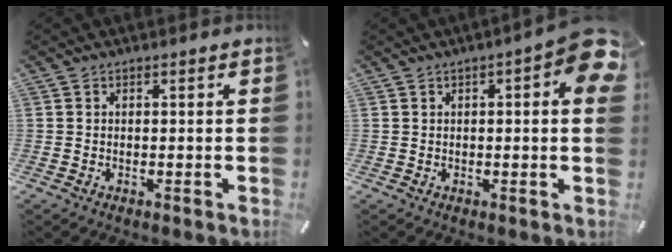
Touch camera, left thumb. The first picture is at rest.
{"total": 7.4, "force": [2.2, 2.1, 6.7], "torque": [-0.082, -0.015, 0.033]}